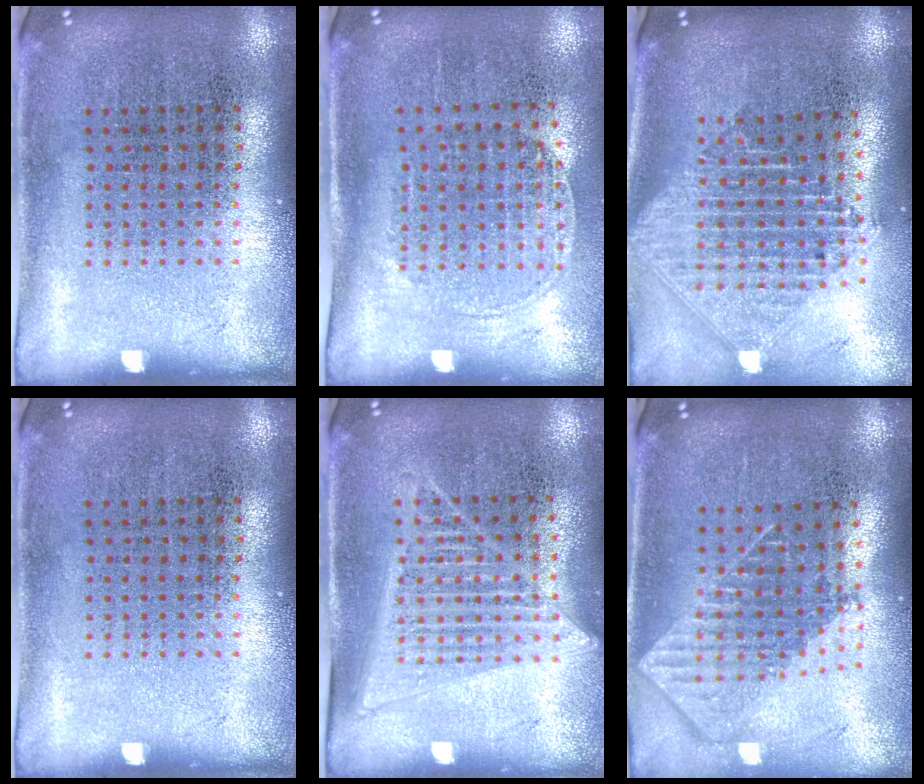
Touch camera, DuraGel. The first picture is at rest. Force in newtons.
{"total": 1.4, "press": 1.2, "slide": 0.8}
{"total": 2.5, "press": 1.9, "slide": 1.5}
{"total": 0.0}
{"total": 1.3, "press": 1.2, "slide": 0.5}
{"total": 1.9, "press": 1.5, "slide": 1.3}